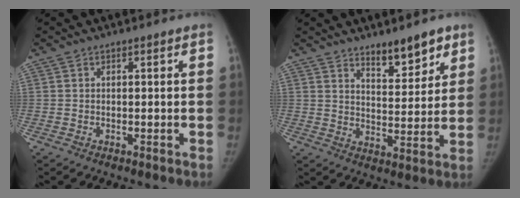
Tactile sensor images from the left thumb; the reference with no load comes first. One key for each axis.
{"total": 8.6, "fx": 6.3, "fy": 3.2, "fz": 4.9, "tx": -0.041, "ty": -0.047, "tz": 0.099}